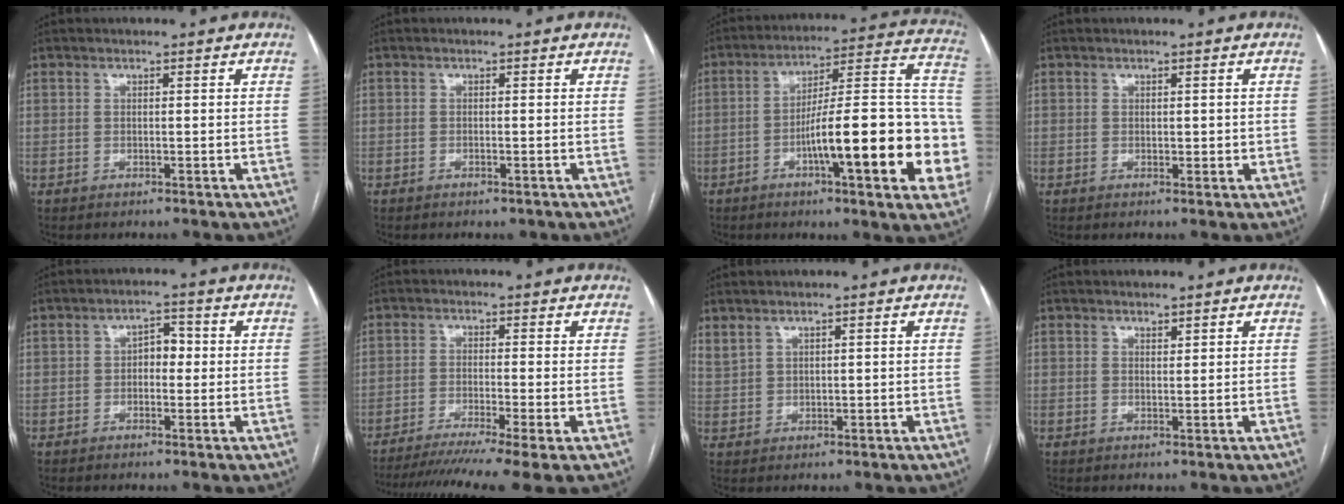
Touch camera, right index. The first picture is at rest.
{"total": 0.8, "force": [-0.6, 0.3, 0.5], "torque": [-0.012, -0.001, -0.004]}
{"total": 23.3, "force": [-6.6, 3.1, 22.2], "torque": [-0.237, 0.025, -0.092]}
{"total": 1.4, "force": [0.1, 1.0, 1.0], "torque": [-0.010, 0.000, 0.002]}
{"total": 3.2, "force": [-0.1, 1.9, 2.5], "torque": [-0.034, 0.016, -0.005]}
{"total": 12.1, "force": [-9.1, -0.9, 7.9], "torque": [-0.125, -0.027, -0.143]}
{"total": 2.2, "force": [1.8, 1.0, 0.7], "torque": [-0.021, 0.010, 0.047]}
{"total": 0.8, "force": [0.7, 0.2, 0.3], "torque": [-0.008, -0.003, 0.013]}